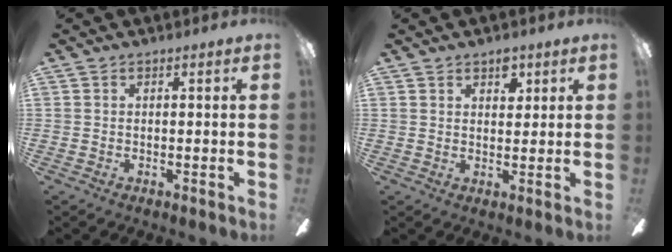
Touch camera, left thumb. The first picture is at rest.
{"total": 4.1, "force": [2.6, 2.3, 2.1], "torque": [-0.014, -0.010, 0.041]}